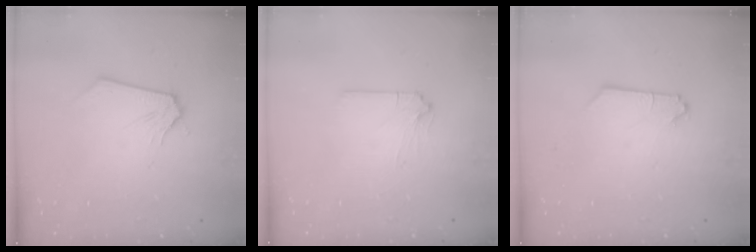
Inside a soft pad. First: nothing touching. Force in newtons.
{"total": 1.1, "press": 1.1, "slide": 0.3}
{"total": 0.0}